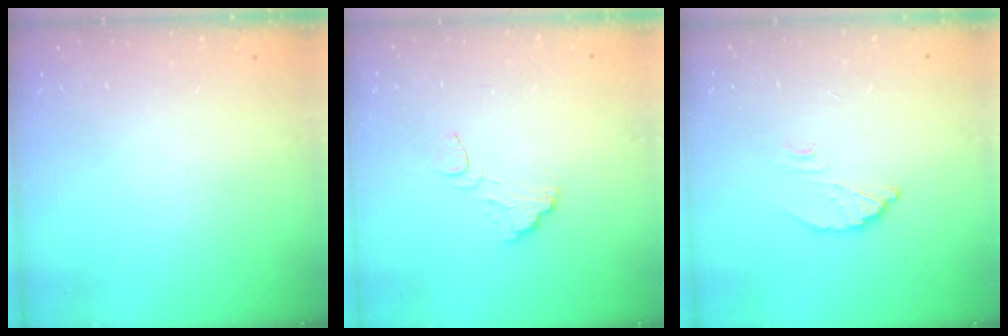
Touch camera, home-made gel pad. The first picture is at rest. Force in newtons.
{"total": 2.6, "press": 2.6, "slide": 0.2}
{"total": 4.0, "press": 4.0, "slide": 0.2}